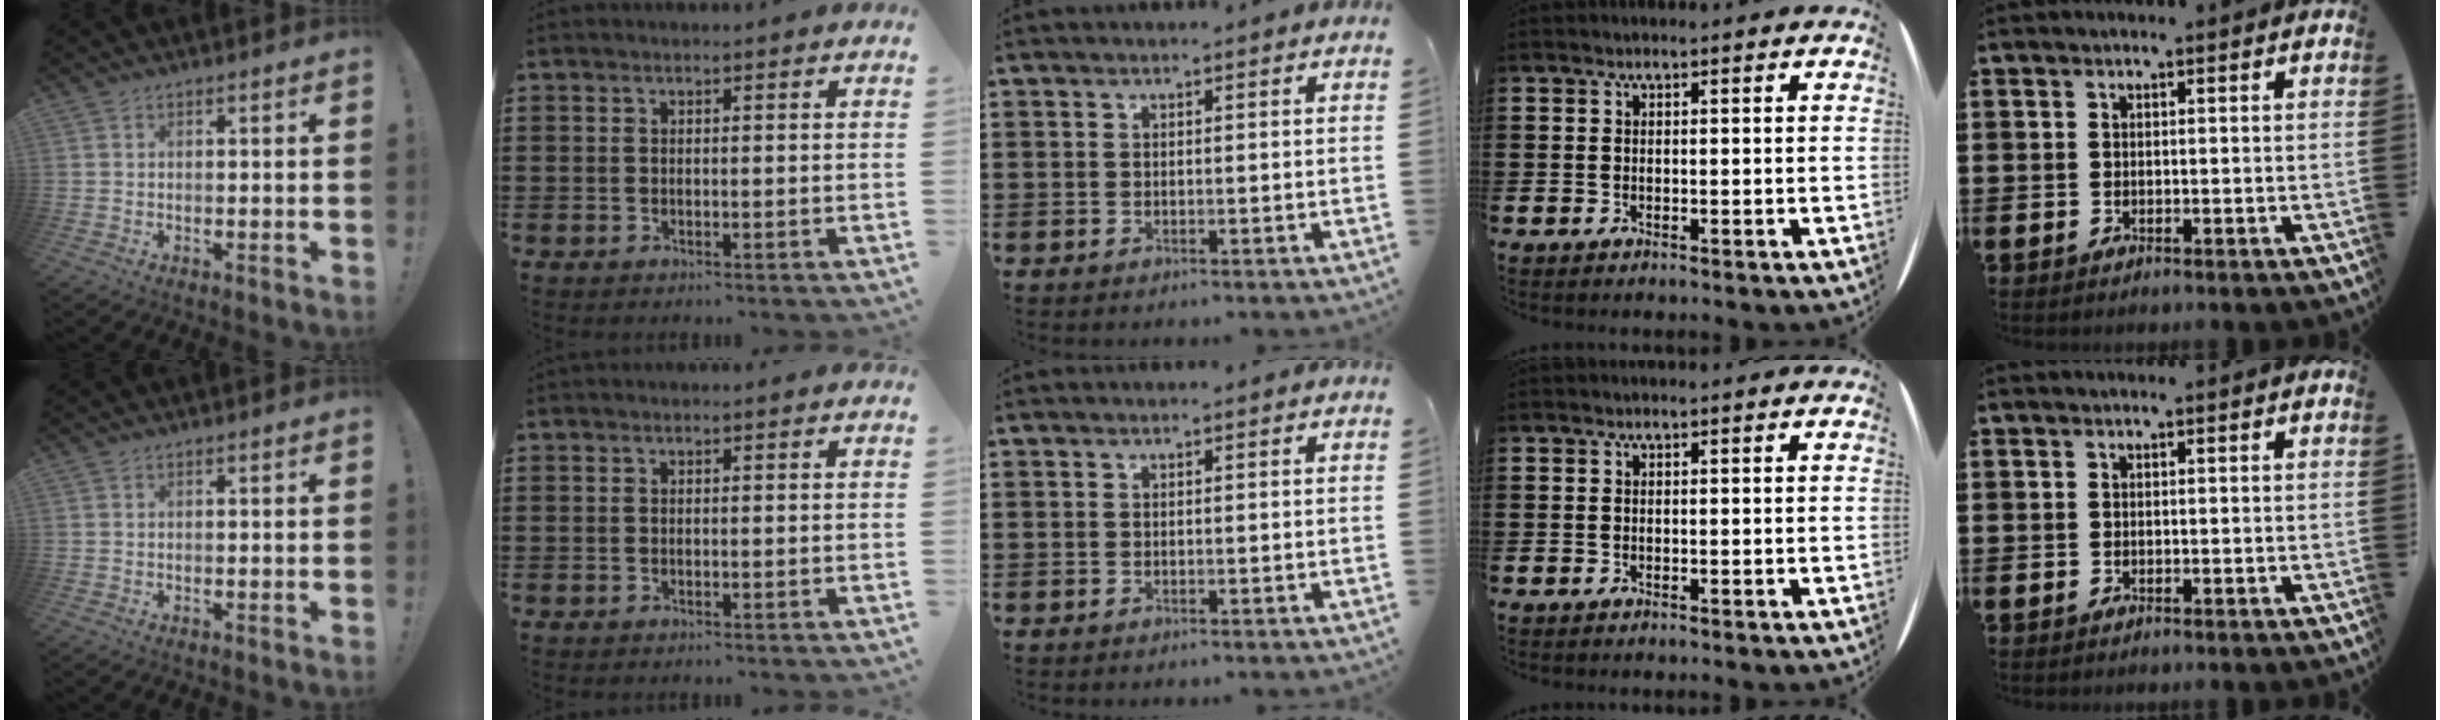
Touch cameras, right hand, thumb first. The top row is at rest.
{}